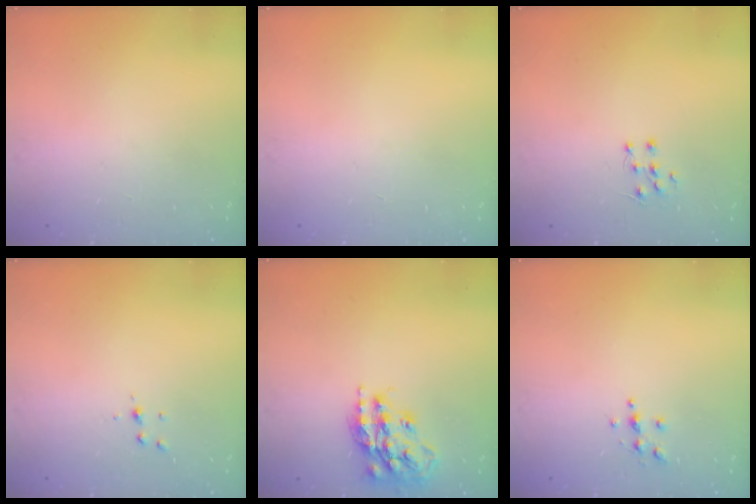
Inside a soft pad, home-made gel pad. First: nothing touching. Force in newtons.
{"total": 0.0}
{"total": 4.9, "press": 4.9, "slide": 0.4}
{"total": 3.9, "press": 3.9, "slide": 0.4}
{"total": 15.7, "press": 15.7, "slide": 1.2}
{"total": 4.4, "press": 4.4, "slide": 0.4}